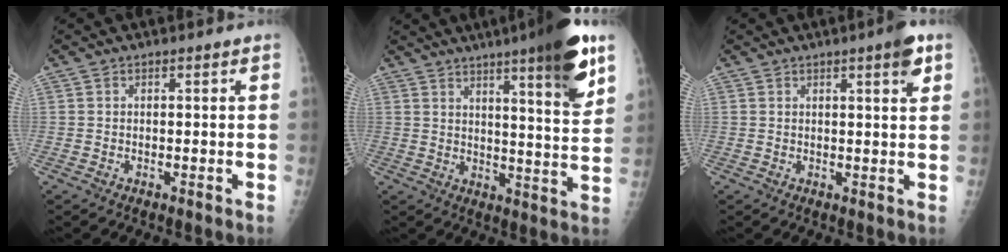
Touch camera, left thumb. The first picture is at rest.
{"total": 15.7, "force": [9.1, 2.0, 12.6], "torque": [-0.159, -0.046, 0.129]}
{"total": 4.0, "force": [2.2, 0.5, 3.3], "torque": [-0.040, -0.010, 0.027]}